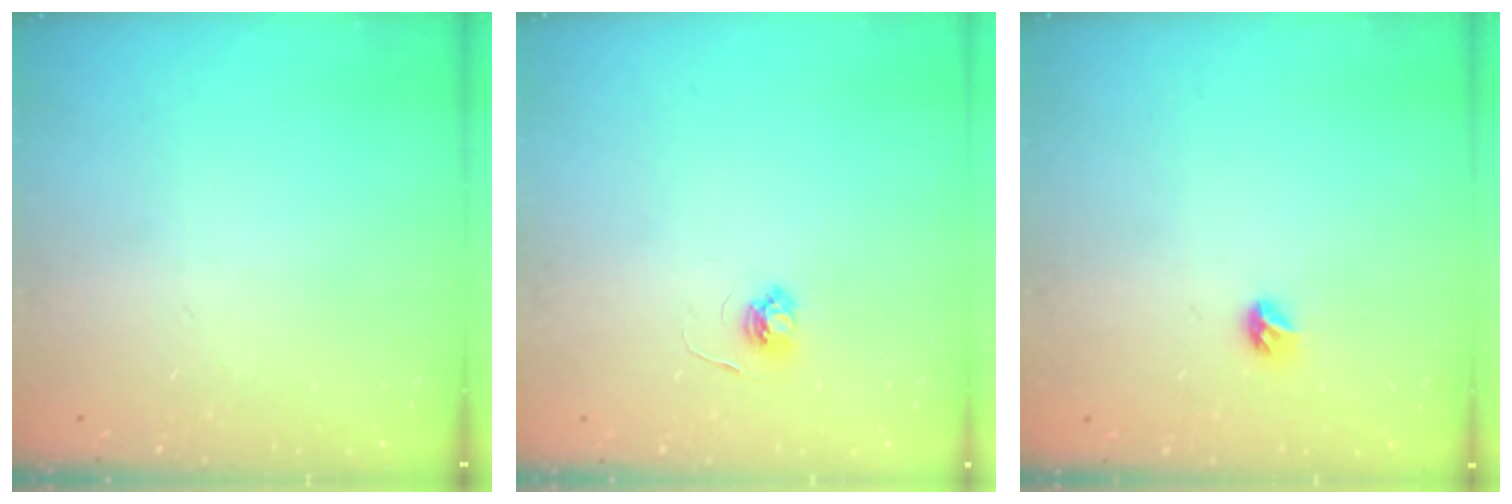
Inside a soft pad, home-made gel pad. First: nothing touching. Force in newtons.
{"total": 3.8, "press": 3.8, "slide": 0.4}
{"total": 3.3, "press": 3.2, "slide": 0.8}